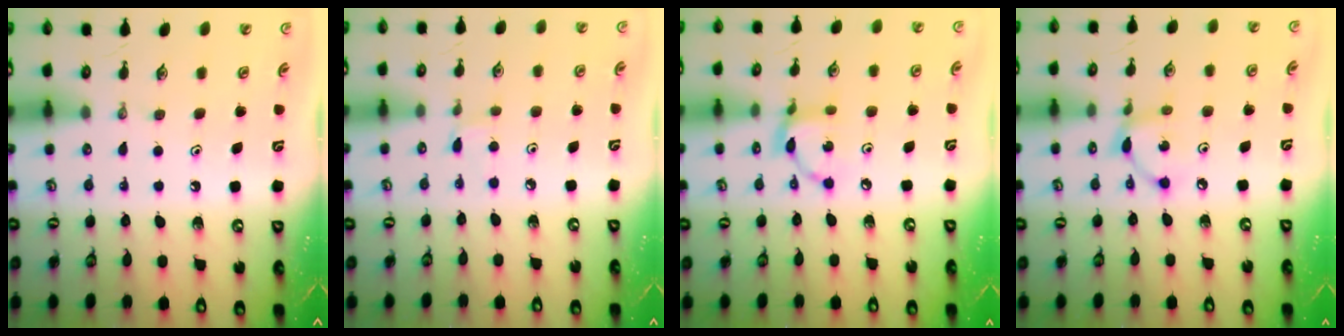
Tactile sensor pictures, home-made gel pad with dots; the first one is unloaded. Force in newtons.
{"total": 2.3, "press": 2.3, "slide": 0.3}
{"total": 8.2, "press": 8.2, "slide": 0.3}
{"total": 6.2, "press": 6.2, "slide": 0.2}